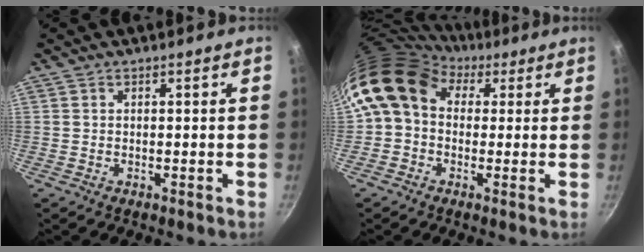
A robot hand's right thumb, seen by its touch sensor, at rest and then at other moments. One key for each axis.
{"total": 11.4, "fx": 2.9, "fy": 8.7, "fz": 6.8, "tx": -0.110, "ty": 0.016, "tz": 0.026}